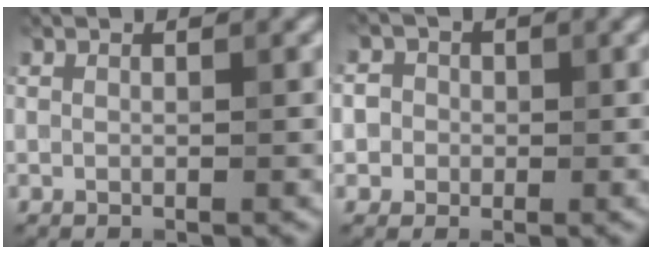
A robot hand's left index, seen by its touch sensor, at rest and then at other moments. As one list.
[{"total": 3.7, "force": [0.6, 3.5, 1.1], "torque": [0.011, 0.024, -0.013]}]